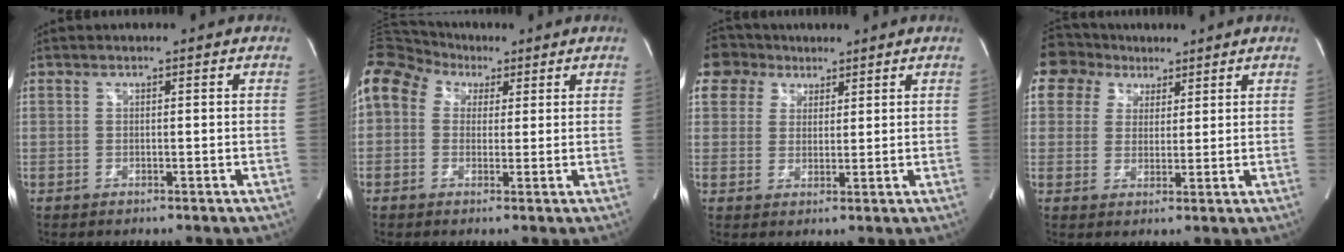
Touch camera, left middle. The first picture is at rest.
{"total": 12.3, "force": [5.1, 9.3, 6.2], "torque": [-0.163, 0.074, 0.090]}
{"total": 6.9, "force": [4.5, 5.2, 0.7], "torque": [-0.018, 0.026, 0.087]}
{"total": 7.8, "force": [4.9, 6.0, 0.9], "torque": [-0.025, 0.034, 0.092]}